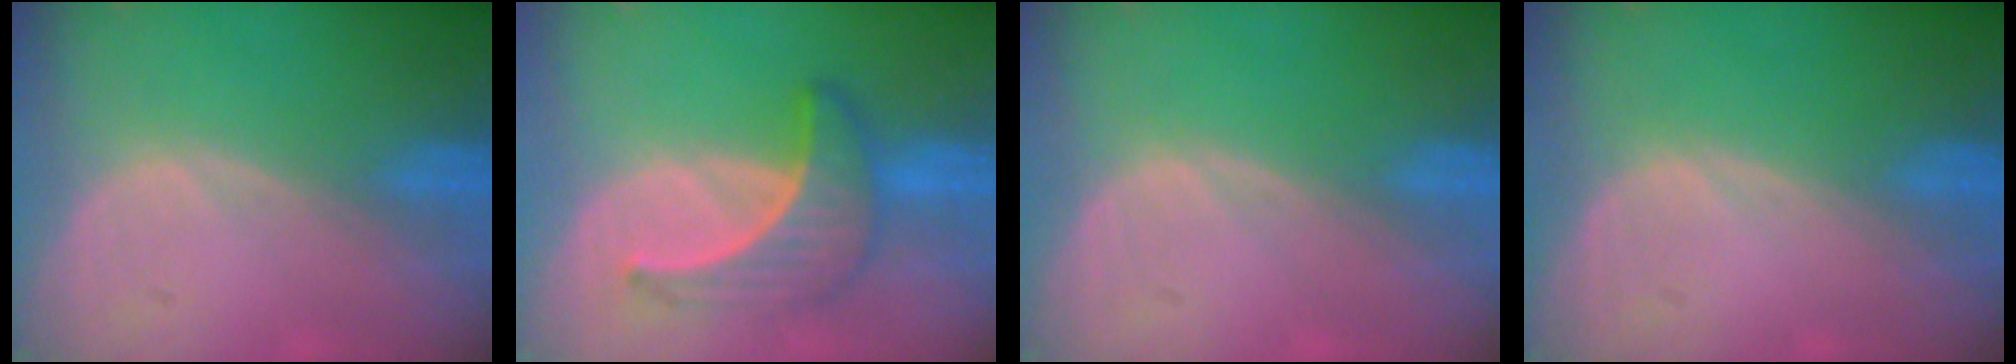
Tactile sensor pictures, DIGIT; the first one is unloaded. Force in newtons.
{"total": 6.6, "press": 6.2, "slide": 2.3}
{"total": 0.0}
{"total": 0.0}